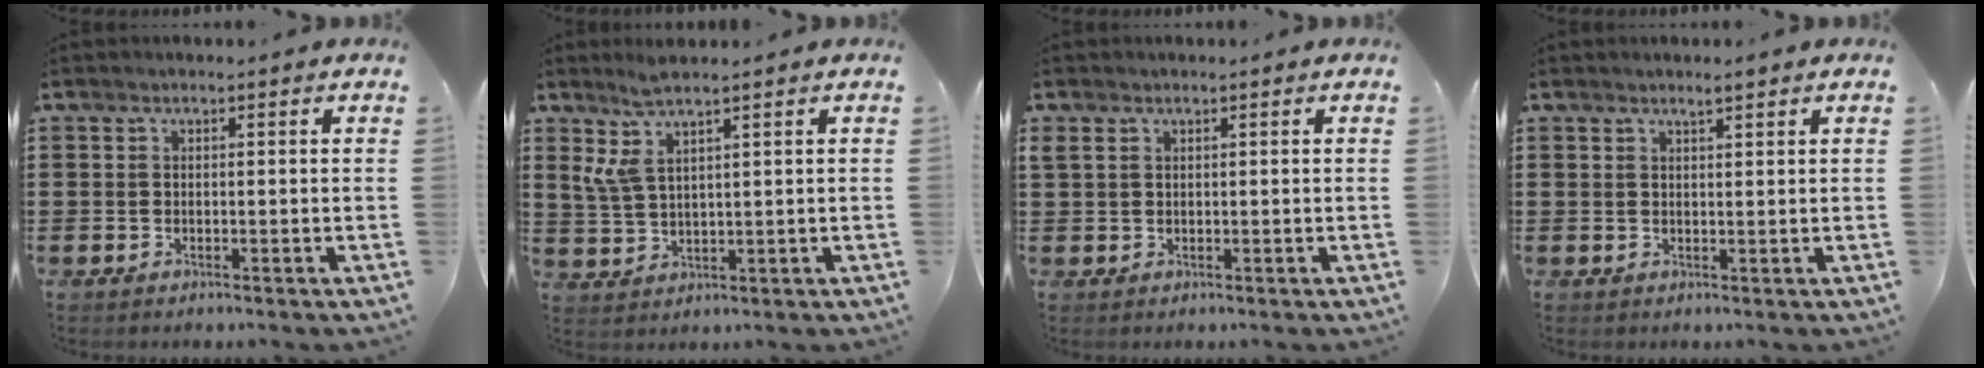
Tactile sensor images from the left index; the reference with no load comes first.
{"total": 5.0, "force": [3.0, 1.0, 3.8], "torque": [-0.097, -0.002, 0.049]}
{"total": 1.1, "force": [0.7, 0.7, 0.6], "torque": [-0.015, 0.005, 0.013]}
{"total": 1.8, "force": [1.5, 0.1, 1.0], "torque": [-0.021, 0.001, 0.026]}